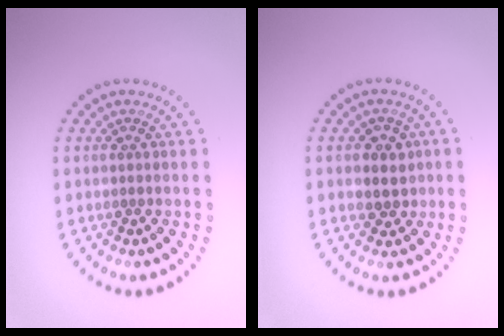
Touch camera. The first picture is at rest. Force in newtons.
{"total": 2.4, "press": 2.3, "slide": 0.9}